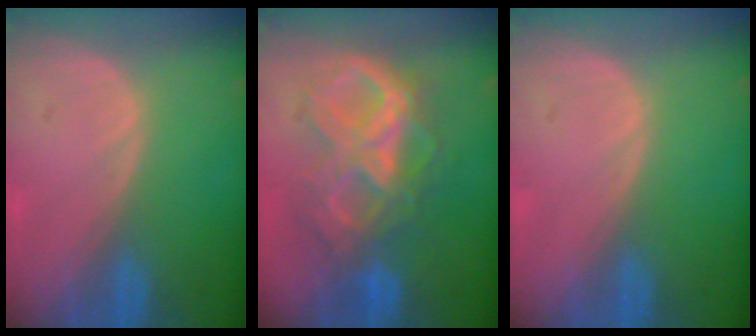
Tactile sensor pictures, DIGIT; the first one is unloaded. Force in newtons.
{"total": 9.9, "press": 9.8, "slide": 1.3}
{"total": 0.0}